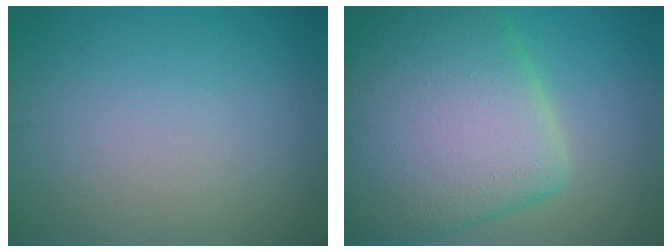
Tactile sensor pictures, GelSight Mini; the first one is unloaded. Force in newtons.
{"total": 13.0, "press": 13.0, "slide": 0.5}